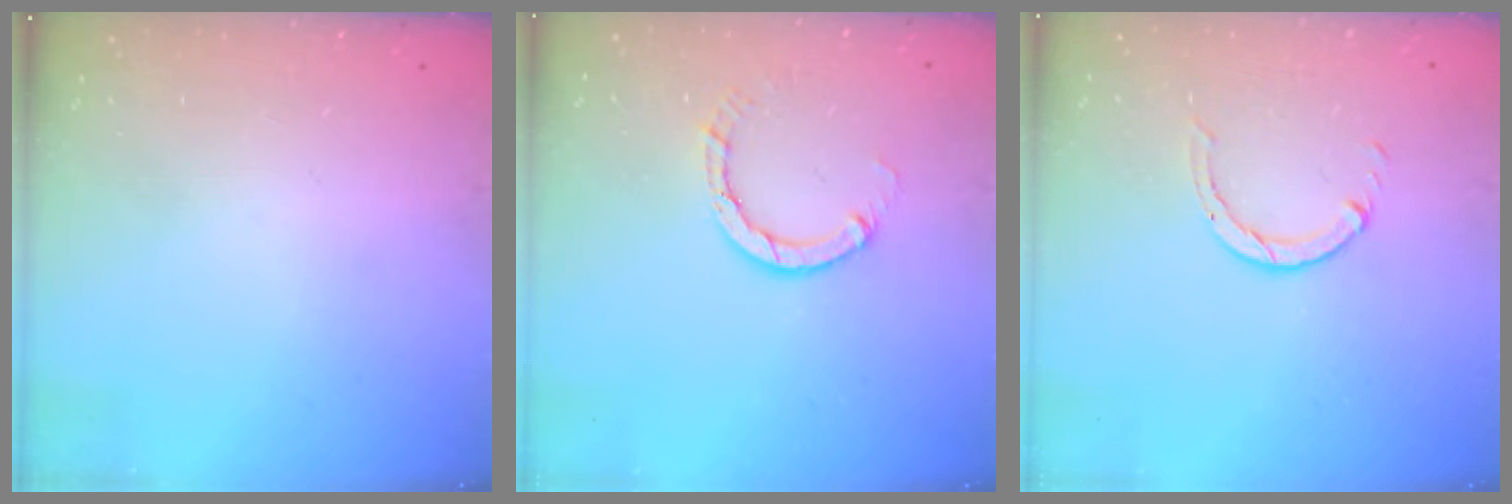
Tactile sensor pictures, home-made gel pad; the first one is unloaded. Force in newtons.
{"total": 3.9, "press": 3.9, "slide": 0.4}
{"total": 3.2, "press": 3.2, "slide": 0.5}